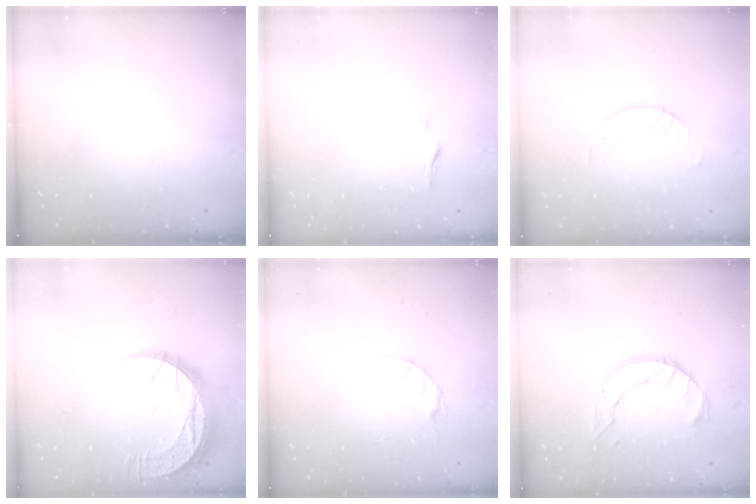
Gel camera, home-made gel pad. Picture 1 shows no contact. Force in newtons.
{"total": 5.0, "press": 5.0, "slide": 0.6}
{"total": 3.8, "press": 3.8, "slide": 0.3}
{"total": 15.8, "press": 15.7, "slide": 1.1}
{"total": 3.9, "press": 3.9, "slide": 0.5}
{"total": 10.6, "press": 10.5, "slide": 0.9}